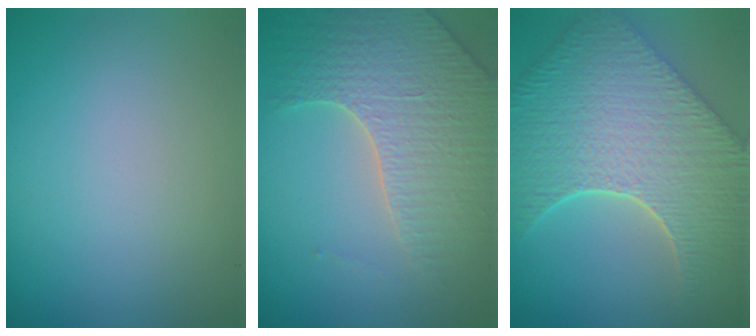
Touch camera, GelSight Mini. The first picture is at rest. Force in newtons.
{"total": 4.3, "press": 4.2, "slide": 0.8}
{"total": 9.8, "press": 7.2, "slide": 6.6}